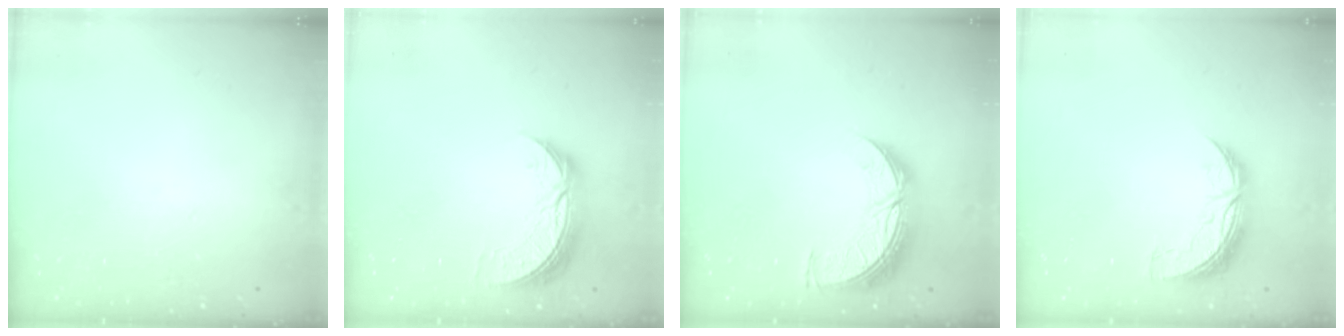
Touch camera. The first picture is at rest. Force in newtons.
{"total": 9.0, "press": 9.0, "slide": 0.7}
{"total": 10.7, "press": 10.6, "slide": 0.8}
{"total": 8.4, "press": 8.4, "slide": 0.3}